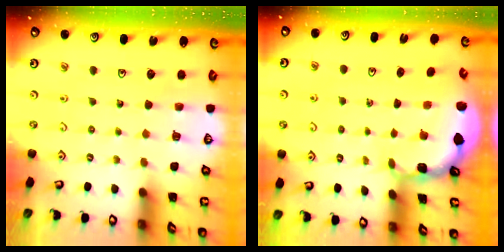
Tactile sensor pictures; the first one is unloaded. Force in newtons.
{"total": 1.8, "press": 1.8, "slide": 0.2}